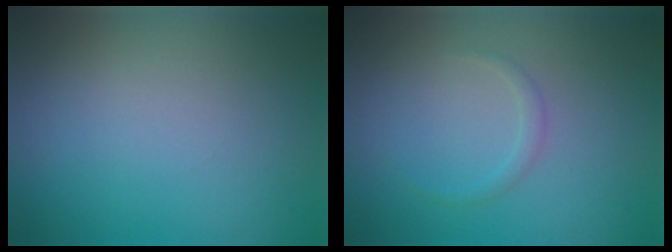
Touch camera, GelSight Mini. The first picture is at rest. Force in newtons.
{"total": 0.8, "press": 0.8, "slide": 0.1}